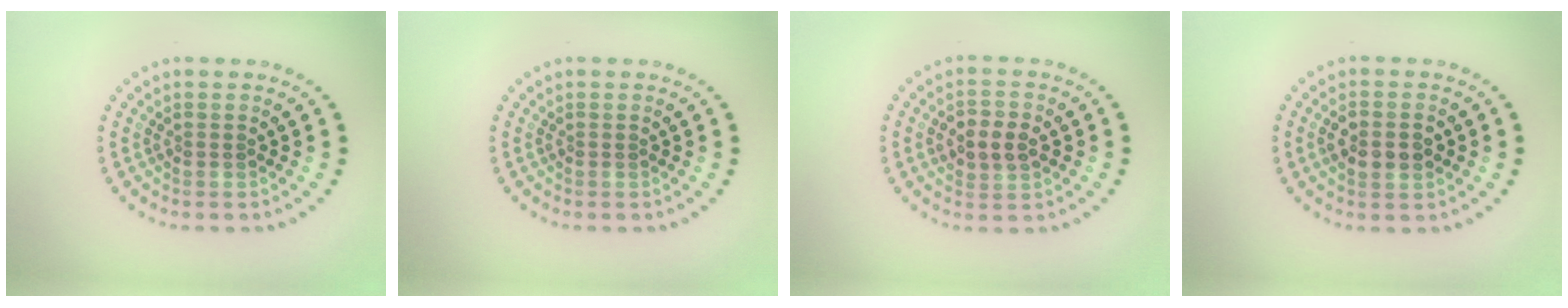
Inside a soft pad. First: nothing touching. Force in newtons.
{"total": 0.0}
{"total": 2.9, "press": 2.9, "slide": 0.3}
{"total": 3.4, "press": 3.4, "slide": 0.3}